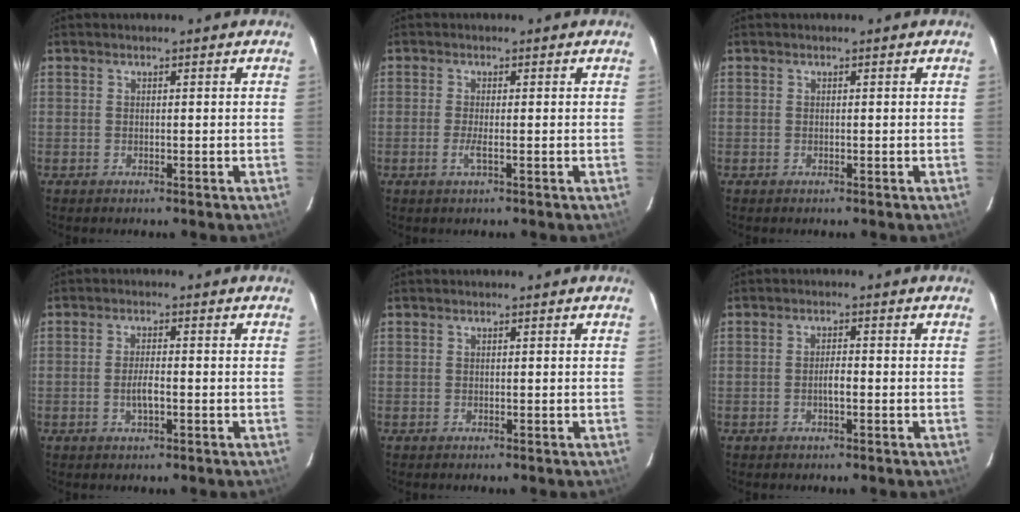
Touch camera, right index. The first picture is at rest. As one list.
[{"total": 2.0, "force": [-0.7, -0.1, 1.9], "torque": [-0.038, -0.005, -0.015]}, {"total": 0.0}, {"total": 3.2, "force": [-1.0, 0.9, 3.0], "torque": [-0.058, -0.001, -0.017]}, {"total": 0.0}, {"total": 2.2, "force": [-0.7, 0.4, 2.0], "torque": [-0.038, 0.003, -0.014]}]